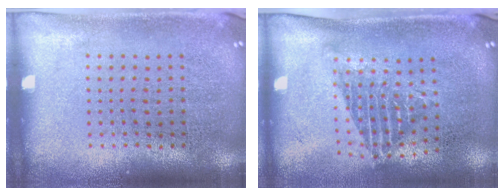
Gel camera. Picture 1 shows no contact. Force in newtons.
{"total": 1.3, "press": 1.0, "slide": 0.9}